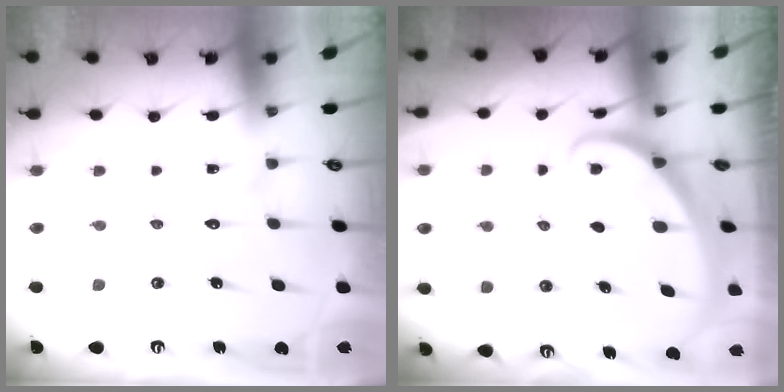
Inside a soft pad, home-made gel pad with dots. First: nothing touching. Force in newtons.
{"total": 2.0, "press": 2.0, "slide": 0.1}